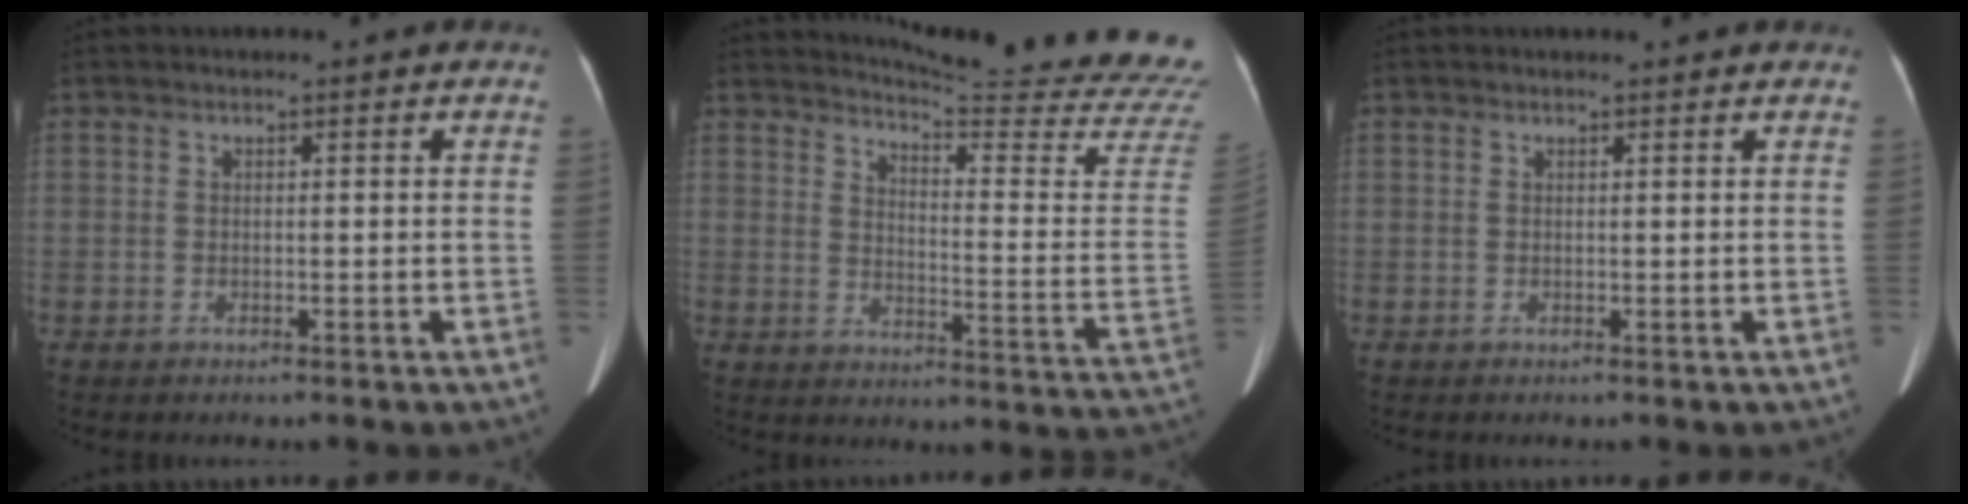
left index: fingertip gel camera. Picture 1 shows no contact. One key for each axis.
{"total": 23.6, "fx": 22.7, "fy": -1.1, "fz": 6.3, "tx": -0.093, "ty": -0.165, "tz": 0.258}
{"total": 2.1, "fx": 2.0, "fy": 0.3, "fz": 0.6, "tx": -0.009, "ty": 0.010, "tz": 0.020}